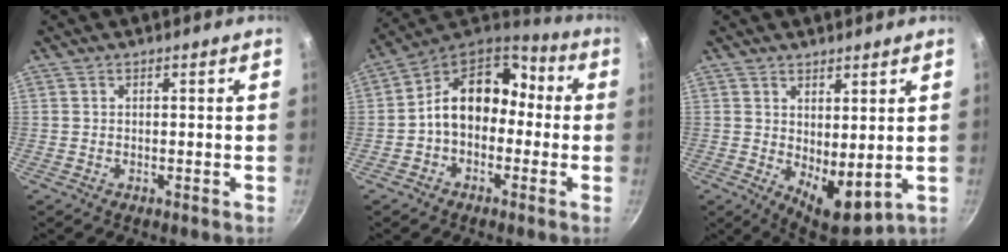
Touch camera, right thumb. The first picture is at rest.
{"total": 14.3, "force": [-0.9, 10.7, 9.4], "torque": [-0.113, 0.058, -0.036]}
{"total": 8.3, "force": [1.8, 4.0, 7.1], "torque": [-0.089, -0.036, 0.039]}